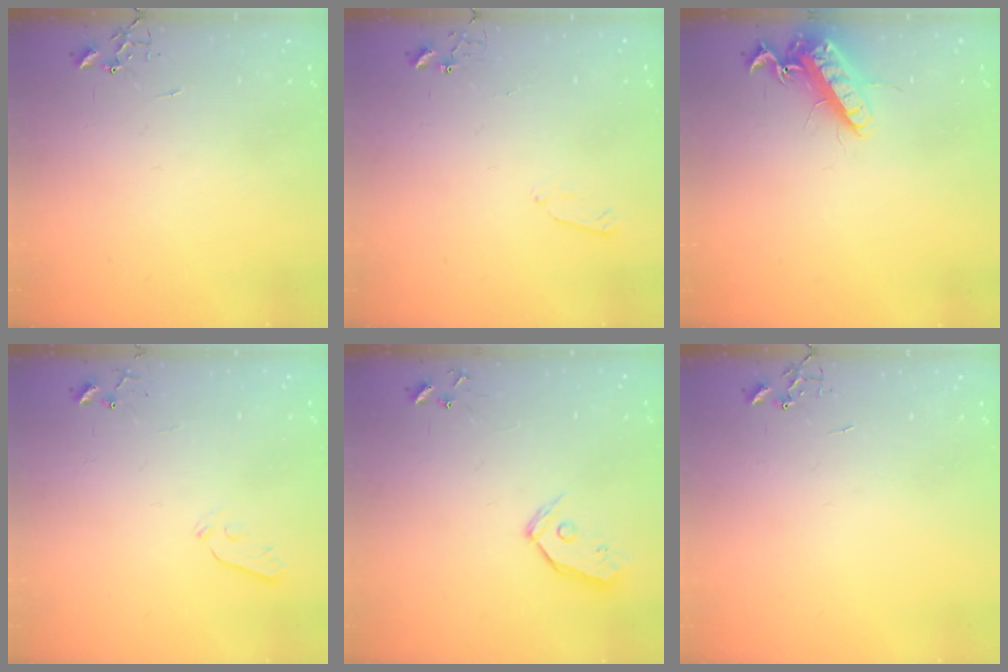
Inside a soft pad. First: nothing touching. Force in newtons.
{"total": 3.4, "press": 3.4, "slide": 0.5}
{"total": 14.3, "press": 14.1, "slide": 2.1}
{"total": 3.7, "press": 3.6, "slide": 0.6}
{"total": 7.7, "press": 7.6, "slide": 0.9}
{"total": 0.0}